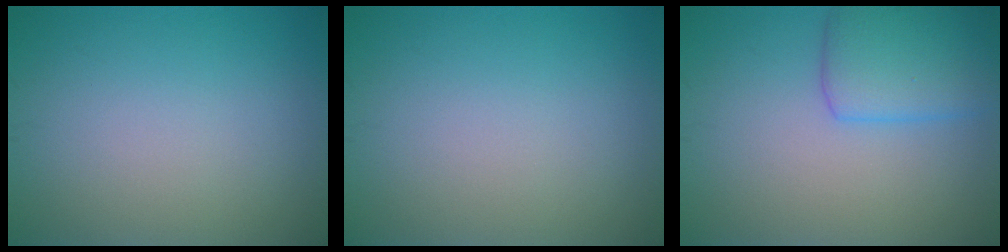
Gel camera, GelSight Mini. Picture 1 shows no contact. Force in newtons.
{"total": 0.0}
{"total": 4.2, "press": 4.2, "slide": 0.2}